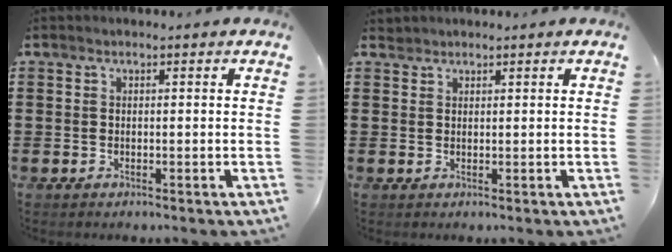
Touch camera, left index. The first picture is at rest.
{"total": 0.9, "force": [0.9, 0.3, 0.0], "torque": [-0.003, 0.001, 0.018]}